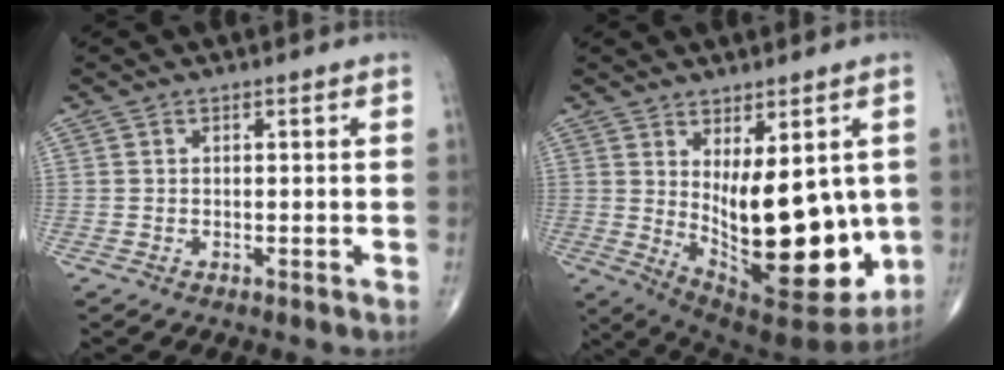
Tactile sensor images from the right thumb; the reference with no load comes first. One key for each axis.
{"total": 20.0, "fx": 0.1, "fy": 8.5, "fz": 18.2, "tx": -0.247, "ty": -0.046, "tz": 0.028}